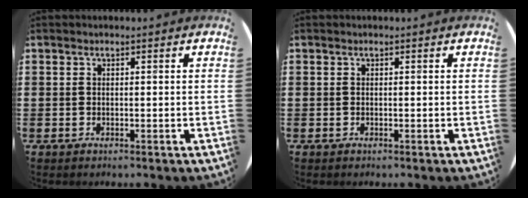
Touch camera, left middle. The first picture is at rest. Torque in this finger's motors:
{"motor_torque": [-0.13, -0.17, -0.01, 0.02]}